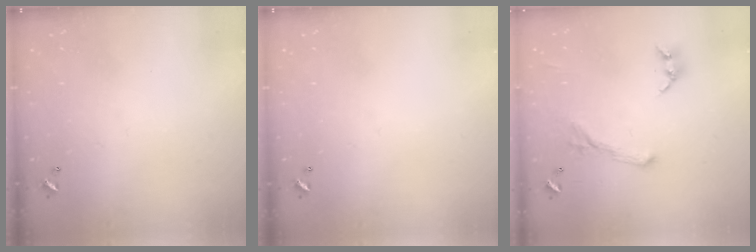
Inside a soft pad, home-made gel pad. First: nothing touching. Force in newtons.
{"total": 0.0}
{"total": 1.1, "press": 0.6, "slide": 0.9}